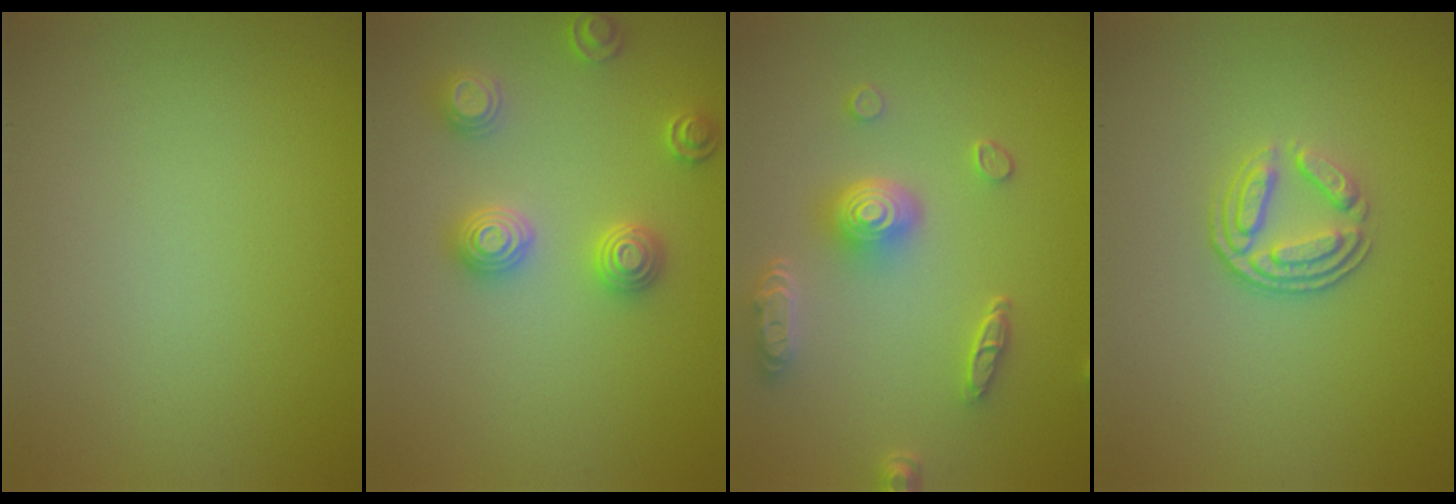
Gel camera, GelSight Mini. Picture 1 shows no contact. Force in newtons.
{"total": 3.3, "press": 3.3, "slide": 0.3}
{"total": 5.2, "press": 4.0, "slide": 3.2}
{"total": 3.5, "press": 2.6, "slide": 2.3}